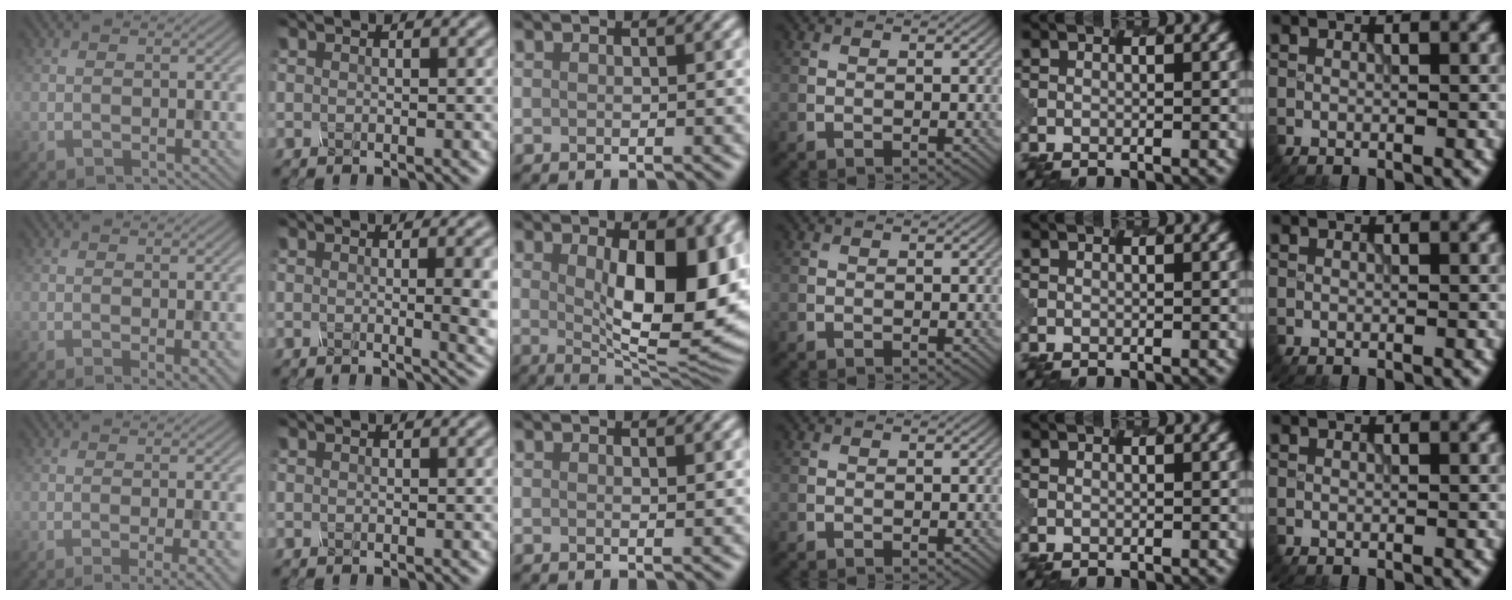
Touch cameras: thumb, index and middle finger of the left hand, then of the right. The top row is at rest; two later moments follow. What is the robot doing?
{"motion": "screw", "object": "spray bottle"}